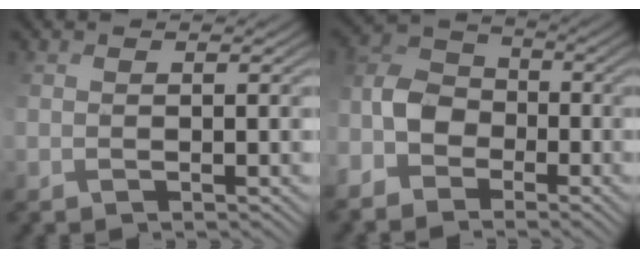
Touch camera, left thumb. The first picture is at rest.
{"total": 6.0, "force": [-2.7, 3.7, 3.8], "torque": [-0.108, 0.005, -0.065]}